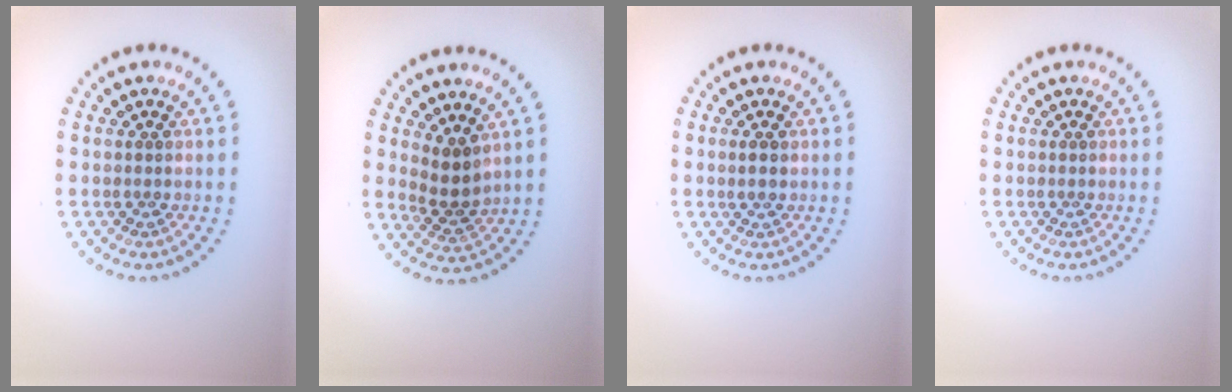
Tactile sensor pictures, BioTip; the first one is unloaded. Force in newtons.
{"total": 2.5, "press": 2.0, "slide": 1.6}
{"total": 1.3, "press": 1.2, "slide": 0.3}
{"total": 0.0}